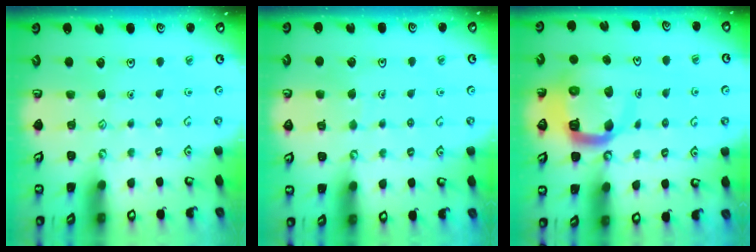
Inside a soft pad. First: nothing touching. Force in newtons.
{"total": 3.5, "press": 3.5, "slide": 0.1}
{"total": 10.6, "press": 10.6, "slide": 1.3}